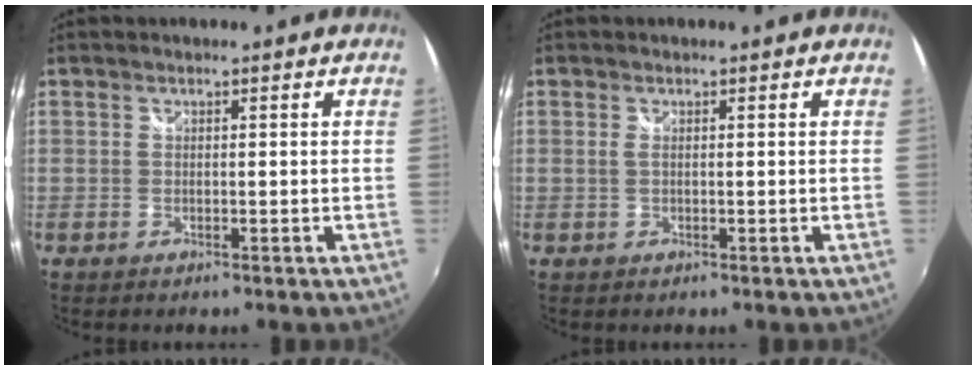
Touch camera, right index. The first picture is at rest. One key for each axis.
{"total": 0.6, "fx": 0.1, "fy": 0.1, "fz": 0.6, "tx": -0.012, "ty": 0.000, "tz": 0.001}